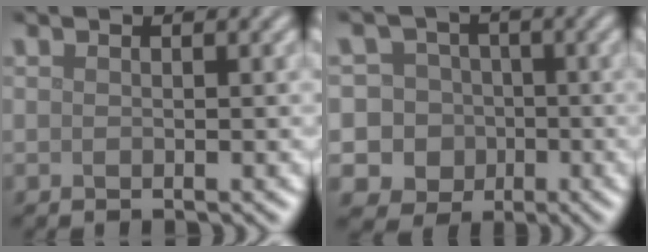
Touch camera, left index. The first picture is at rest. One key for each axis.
{"total": 9.1, "fx": -1.6, "fy": 8.7, "fz": 2.3, "tx": -0.039, "ty": 0.020, "tz": -0.060}